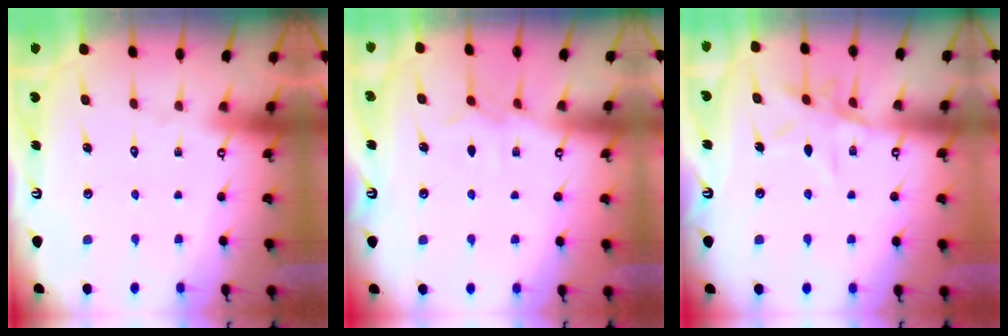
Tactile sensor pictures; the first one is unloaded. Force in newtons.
{"total": 5.4, "press": 5.4, "slide": 0.6}
{"total": 9.5, "press": 9.4, "slide": 0.8}